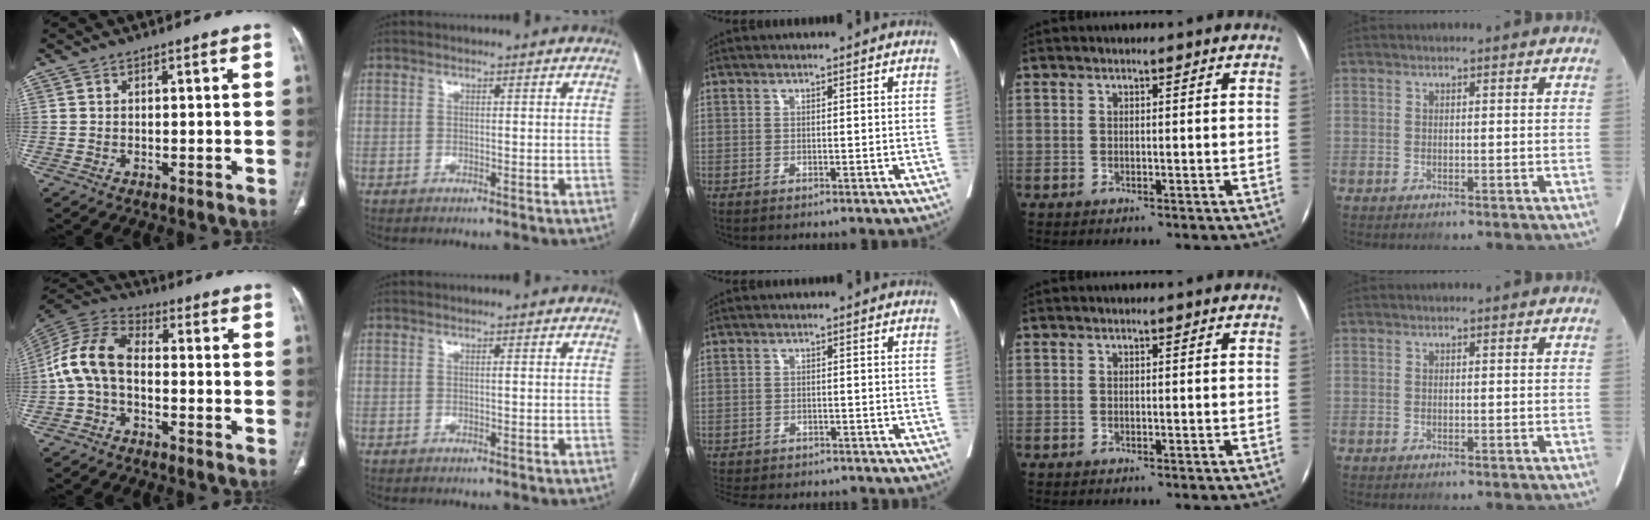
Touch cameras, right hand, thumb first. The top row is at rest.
{"thumb": {"total": 10.8, "force": [-1.7, 6.6, 8.4], "torque": [-0.169, 0.036, -0.047]}, "middle": {"total": 10.2, "force": [-9.0, 3.8, 2.9], "torque": [-0.055, -0.003, -0.115]}}